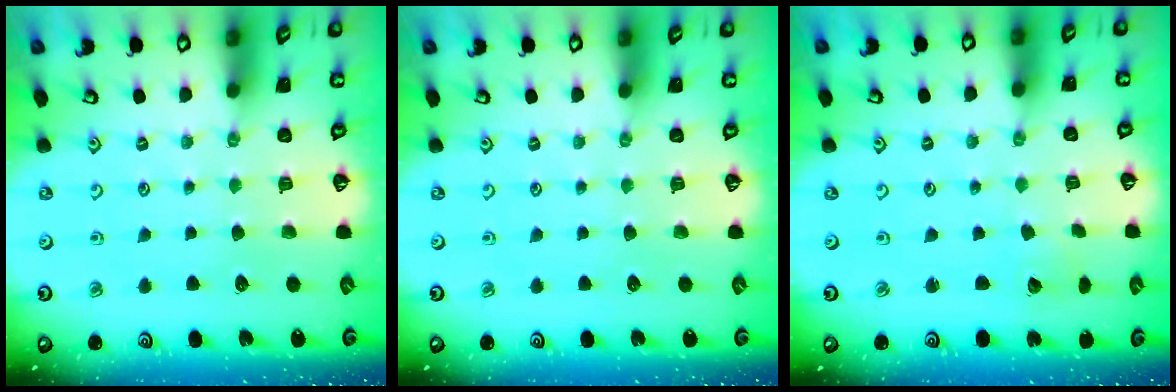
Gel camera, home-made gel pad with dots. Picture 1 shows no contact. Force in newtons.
{"total": 0.0}
{"total": 1.7, "press": 1.7, "slide": 0.1}